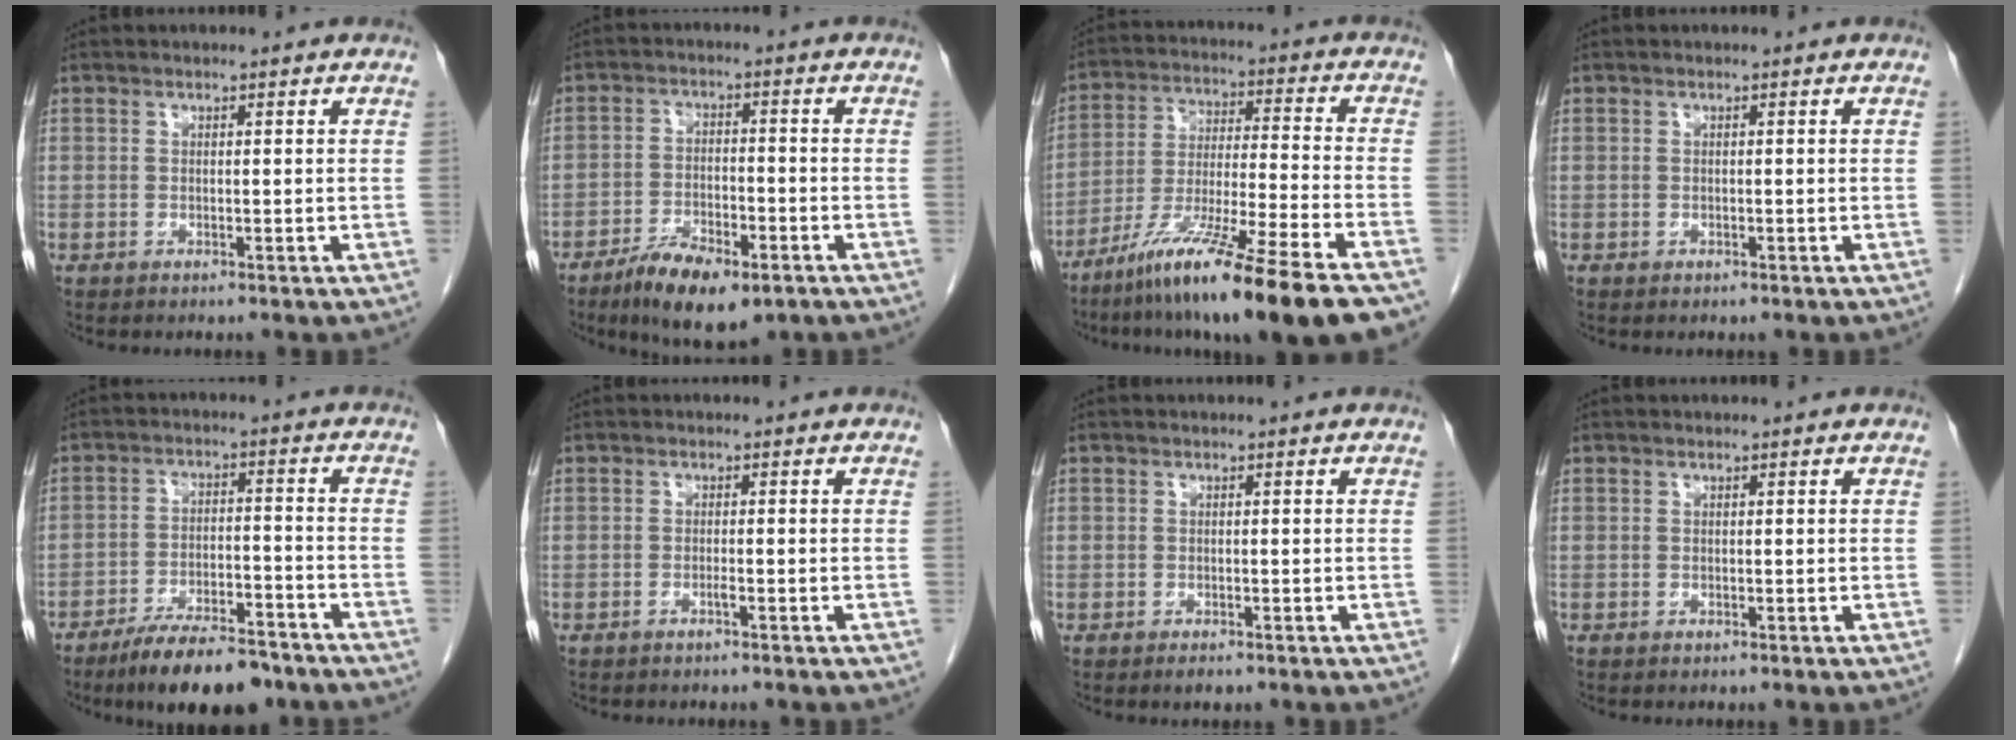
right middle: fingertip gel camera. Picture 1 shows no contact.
{"total": 9.6, "force": [-6.2, 3.1, 6.7], "torque": [-0.116, -0.012, -0.099]}
{"total": 19.8, "force": [-14.1, -0.4, 13.9], "torque": [-0.217, -0.048, -0.239]}
{"total": 0.0}
{"total": 11.8, "force": [-9.3, 3.0, 6.5], "torque": [-0.100, -0.006, -0.152]}
{"total": 0.8, "force": [-0.5, -0.1, 0.6], "torque": [-0.013, 0.001, -0.010]}
{"total": 1.1, "force": [-0.7, 0.5, 0.6], "torque": [-0.013, -0.002, -0.007]}
{"total": 0.0}